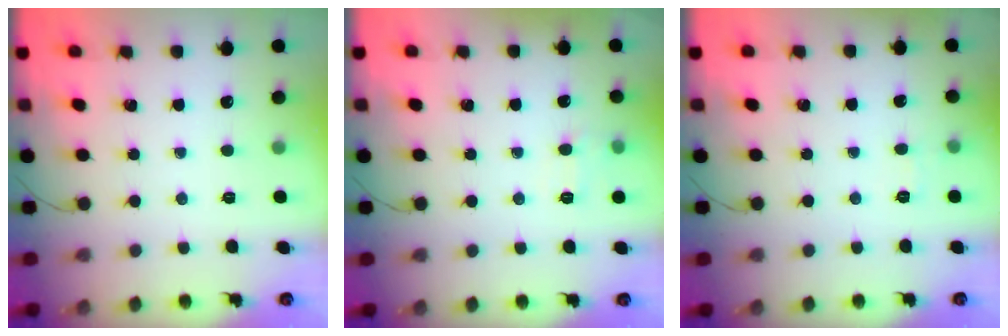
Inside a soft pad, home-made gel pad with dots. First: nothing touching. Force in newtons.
{"total": 7.2, "press": 7.0, "slide": 1.9}
{"total": 4.5, "press": 4.4, "slide": 1.2}